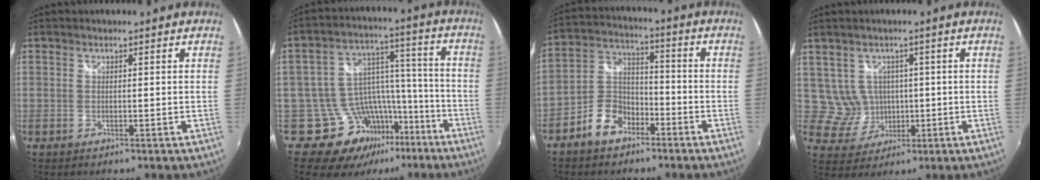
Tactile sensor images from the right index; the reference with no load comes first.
{"total": 13.9, "force": [-9.4, 9.5, 3.9], "torque": [-0.064, 0.058, -0.134]}
{"total": 8.6, "force": [-5.5, 5.4, 3.8], "torque": [-0.084, 0.028, -0.098]}
{"total": 5.4, "force": [0.6, 5.2, 1.2], "torque": [-0.032, 0.009, 0.026]}